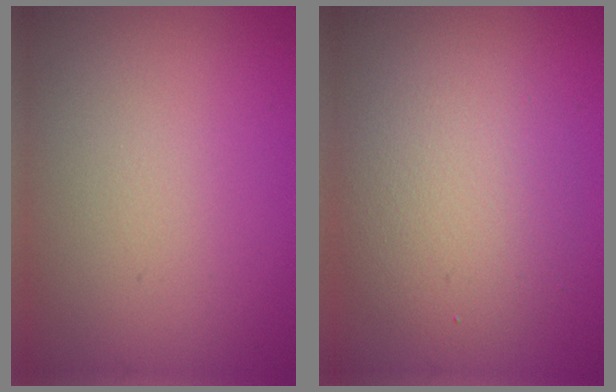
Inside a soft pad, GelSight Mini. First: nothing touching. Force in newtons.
{"total": 4.4, "press": 4.4, "slide": 0.0}